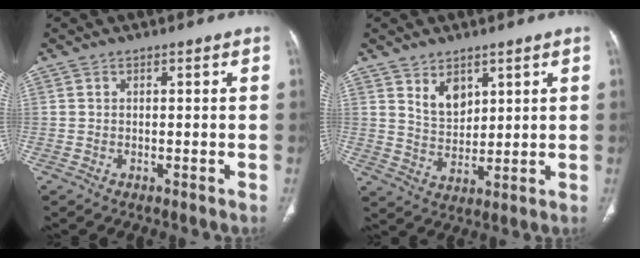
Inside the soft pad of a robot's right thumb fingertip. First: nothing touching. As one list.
[{"total": 5.7, "force": [3.3, 3.5, 3.1], "torque": [-0.034, -0.031, 0.068]}]